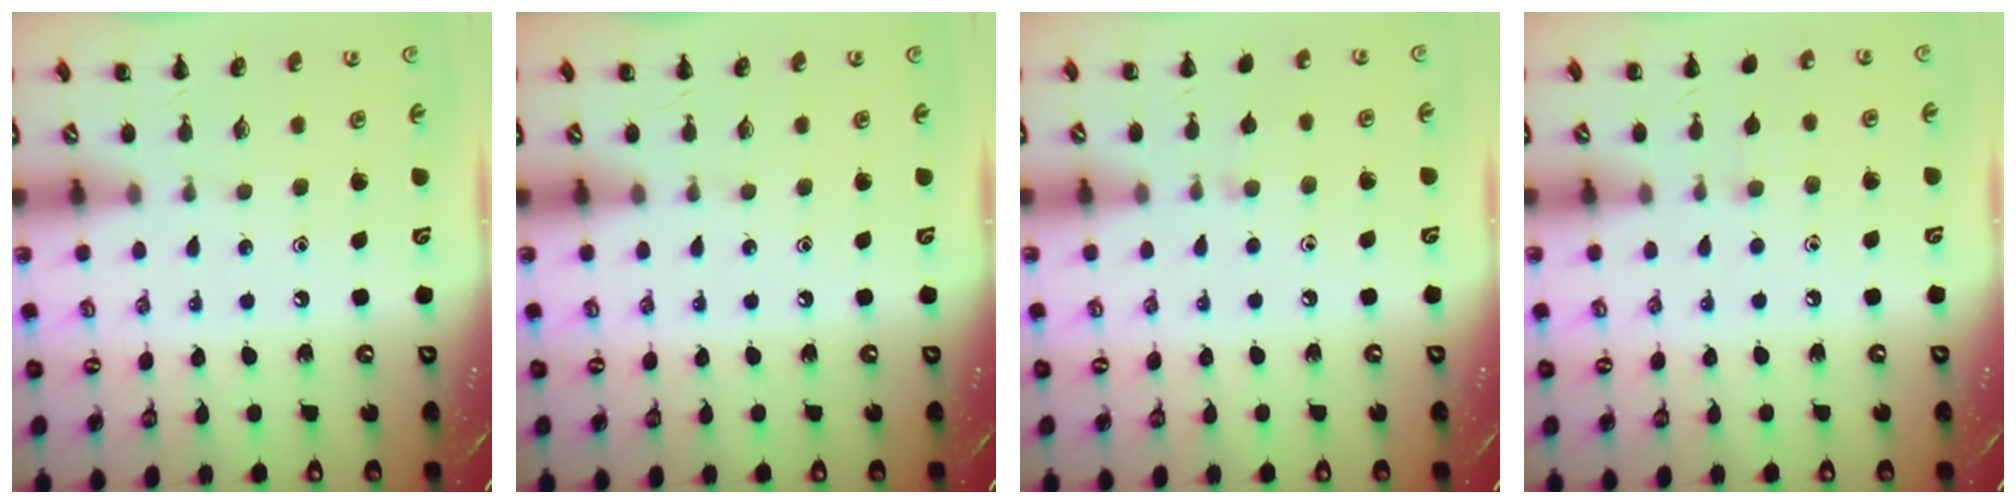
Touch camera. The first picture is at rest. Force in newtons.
{"total": 0.0}
{"total": 5.2, "press": 4.9, "slide": 1.9}
{"total": 4.3, "press": 3.9, "slide": 1.7}